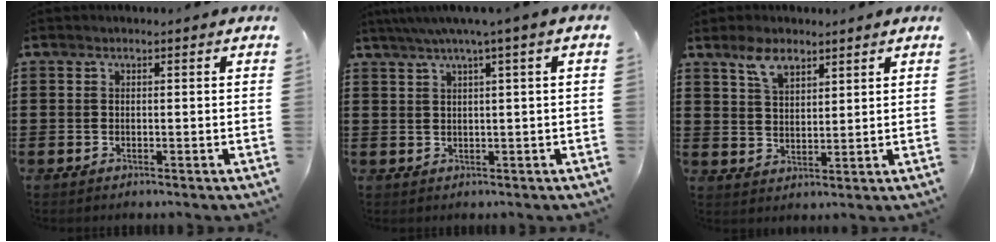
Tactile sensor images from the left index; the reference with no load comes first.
{"total": 2.7, "force": [1.1, 0.0, 2.5], "torque": [-0.047, 0.001, 0.019]}
{"total": 5.2, "force": [3.6, 2.6, 2.7], "torque": [-0.056, 0.004, 0.065]}